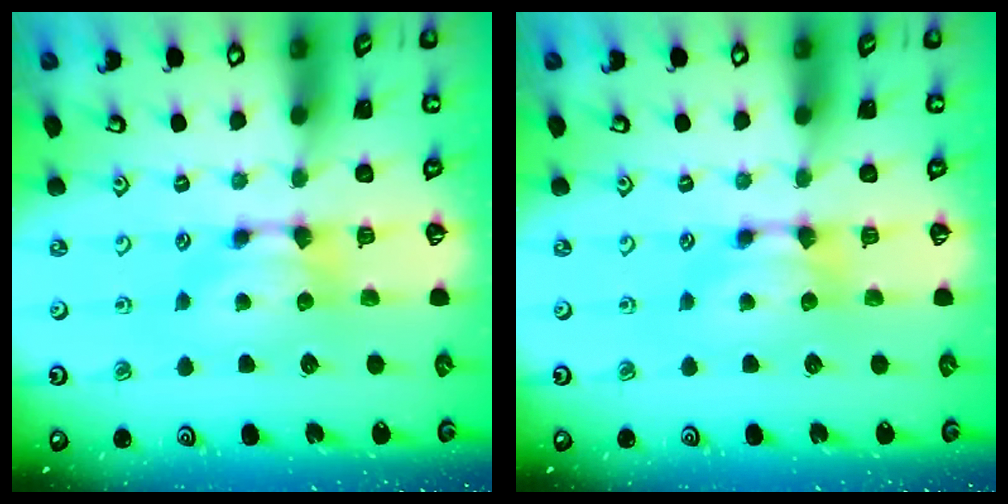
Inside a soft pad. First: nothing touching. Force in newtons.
{"total": 0.0}